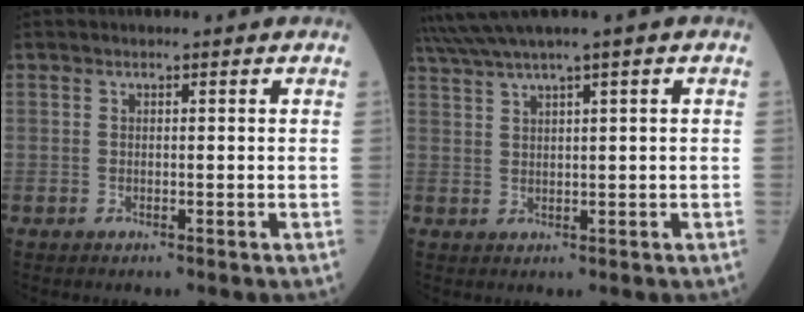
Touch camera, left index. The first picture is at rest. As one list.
[{"total": 5.1, "force": [3.6, -1.1, 3.4], "torque": [-0.079, 0.019, 0.076]}]